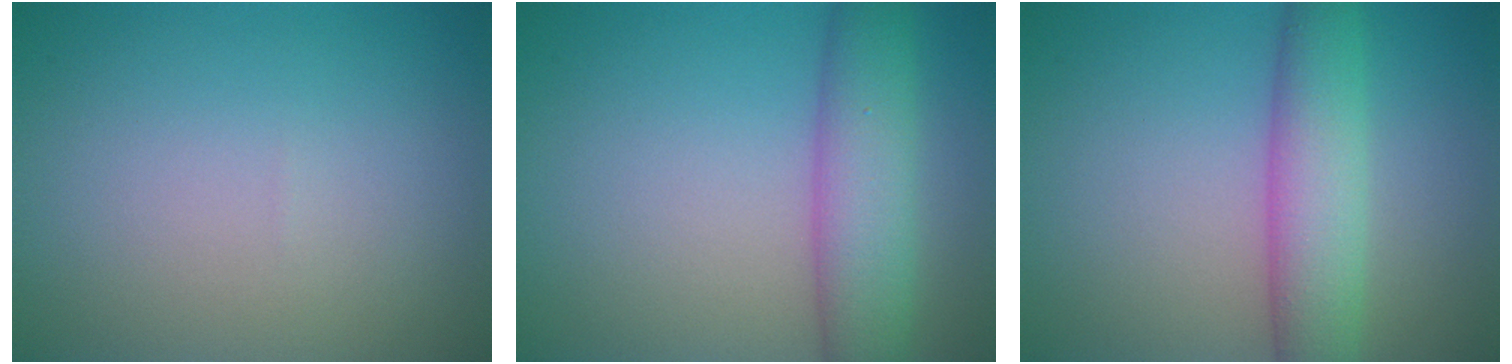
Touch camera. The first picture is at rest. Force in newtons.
{"total": 5.6, "press": 5.6, "slide": 0.1}
{"total": 5.3, "press": 5.3, "slide": 0.1}